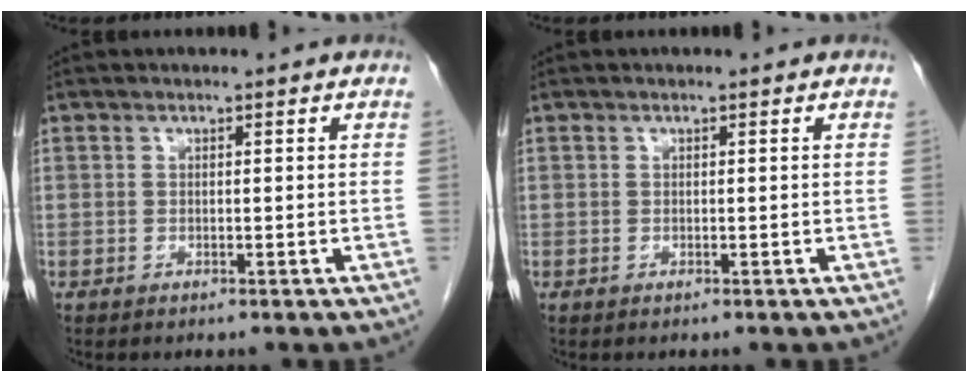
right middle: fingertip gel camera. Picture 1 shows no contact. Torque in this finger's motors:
{"motor_torque": [-0.02, 0.00, 0.00, 0.00]}